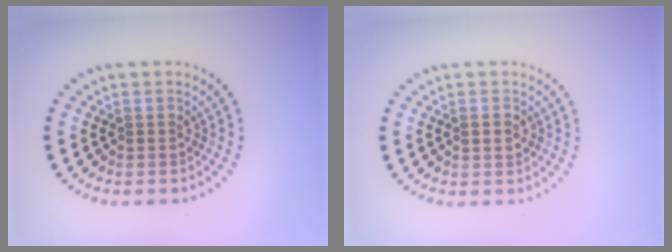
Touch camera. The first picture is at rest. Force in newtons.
{"total": 1.6, "press": 1.6, "slide": 0.1}